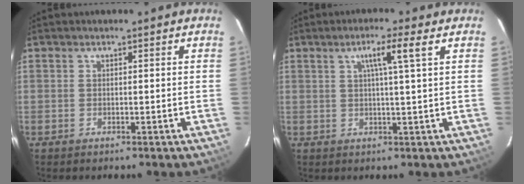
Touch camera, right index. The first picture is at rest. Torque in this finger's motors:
{"motor_torque": [-0.14, 0.02, 0.11, 0.06]}